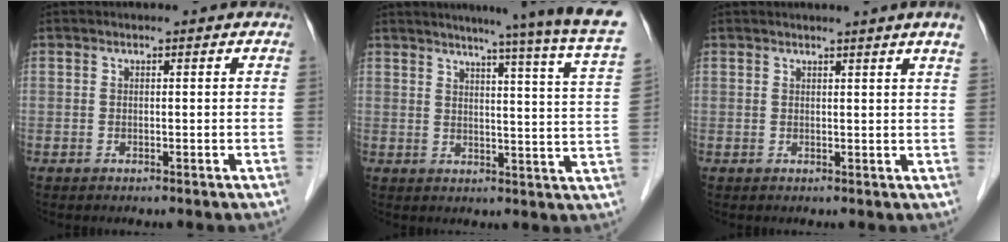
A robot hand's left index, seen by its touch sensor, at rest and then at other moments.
{"total": 20.1, "force": [16.9, -1.8, 10.8], "torque": [-0.152, -0.059, 0.193]}
{"total": 4.4, "force": [3.6, -1.0, 2.4], "torque": [-0.031, -0.005, 0.033]}